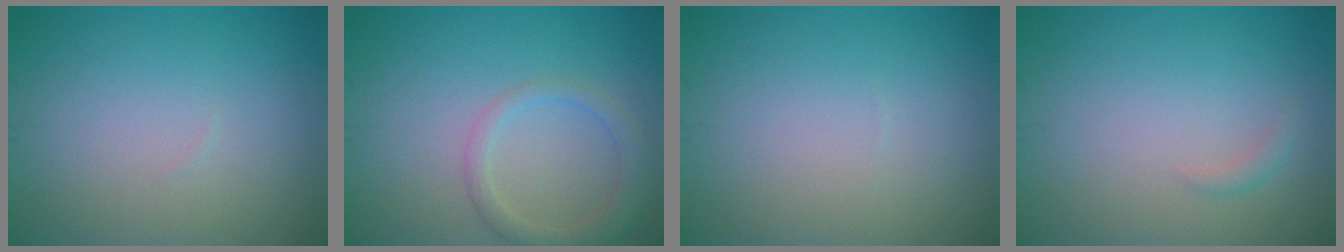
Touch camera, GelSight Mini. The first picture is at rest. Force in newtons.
{"total": 2.7, "press": 2.7, "slide": 0.1}
{"total": 0.0}
{"total": 0.8, "press": 0.8, "slide": 0.1}